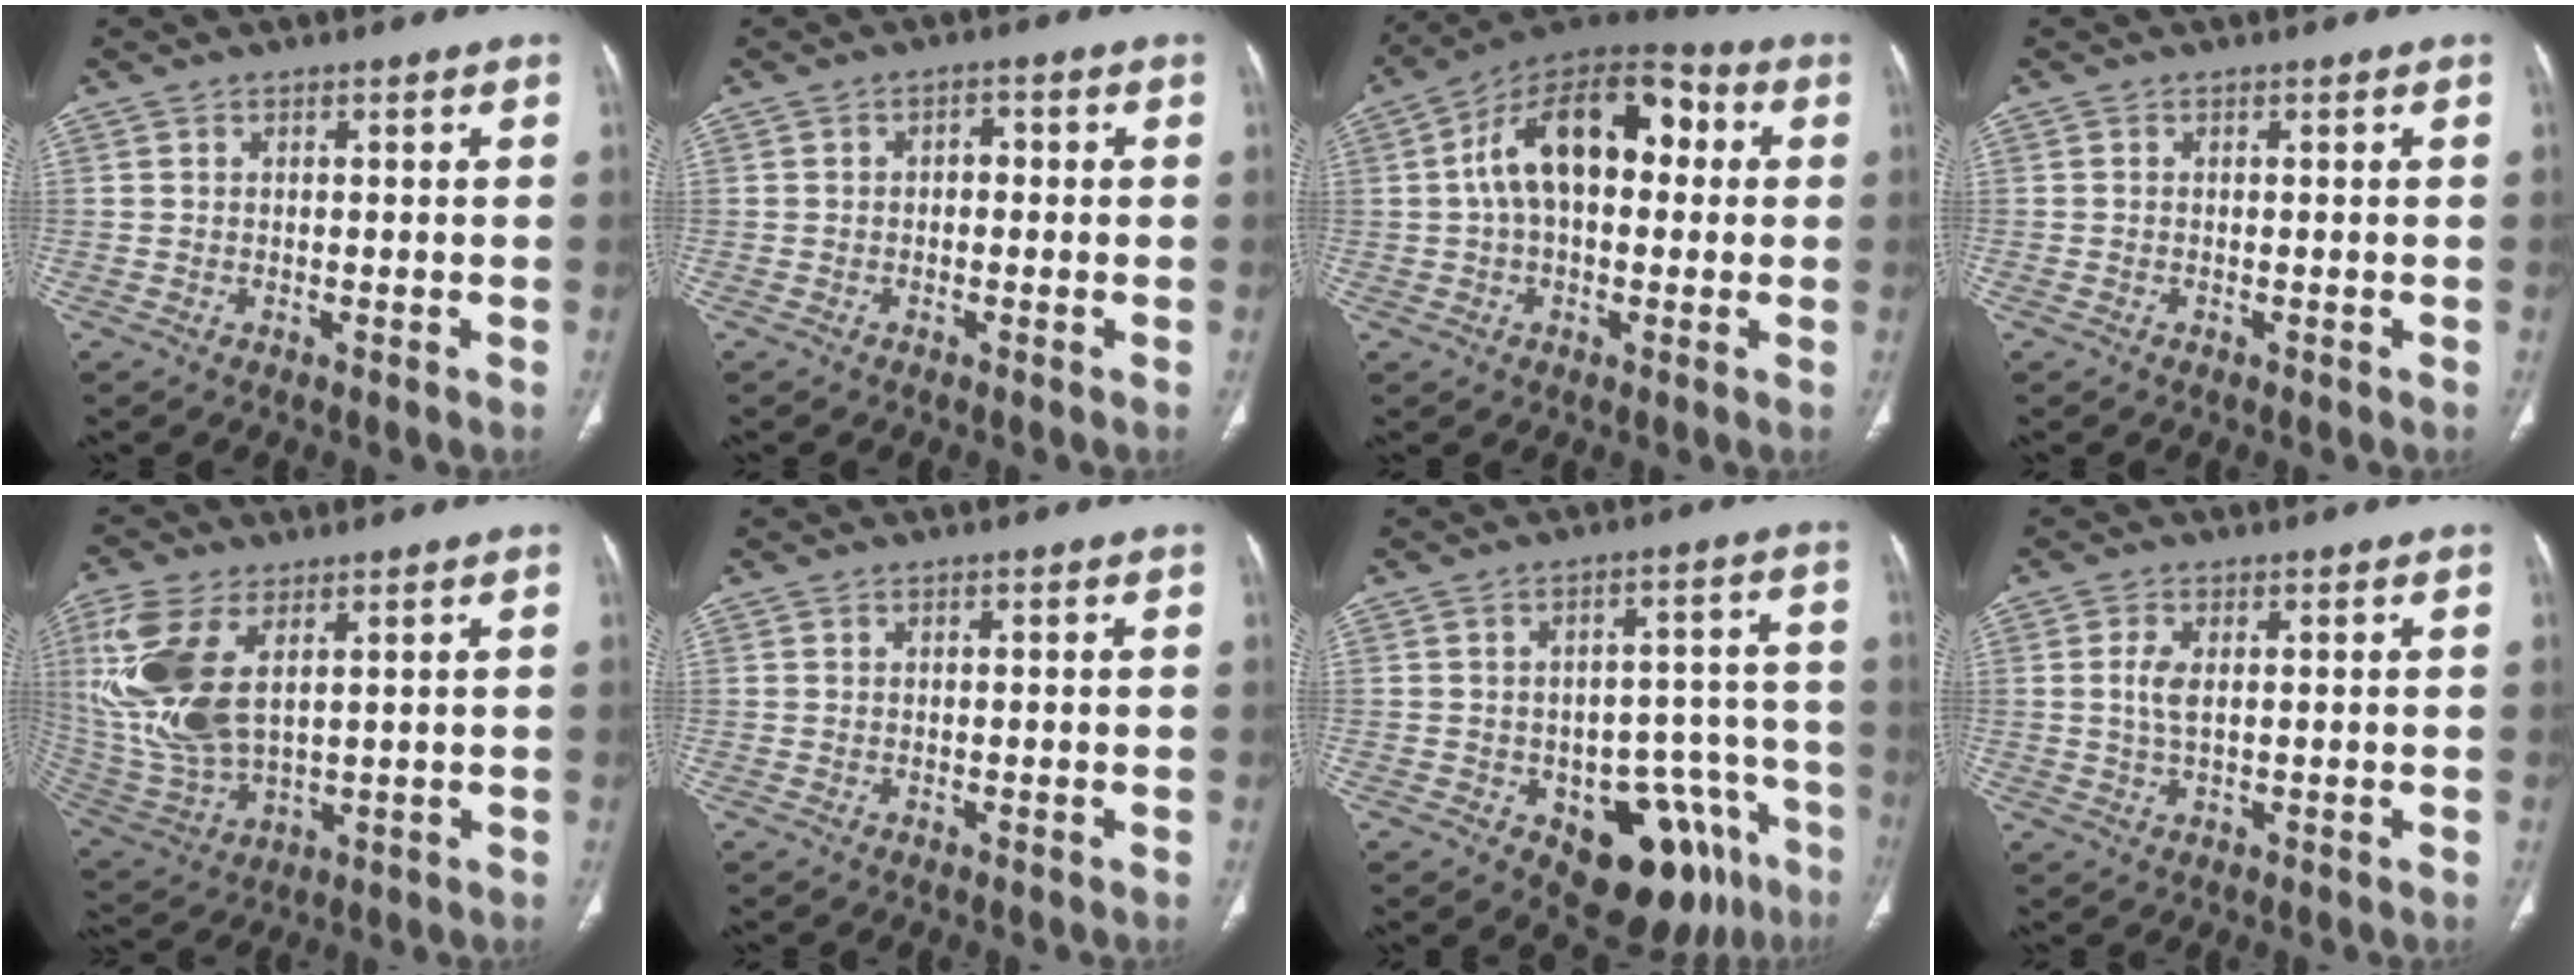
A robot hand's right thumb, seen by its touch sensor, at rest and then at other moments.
{"total": 1.9, "force": [-0.2, 1.3, 1.3], "torque": [-0.007, 0.008, -0.011]}
{"total": 17.7, "force": [2.7, 10.0, 14.3], "torque": [-0.217, 0.044, 0.034]}
{"total": 0.0}
{"total": 16.0, "force": [4.7, 8.1, 12.9], "torque": [-0.301, -0.013, 0.105]}
{"total": 0.0}
{"total": 17.2, "force": [-8.8, 9.2, 11.5], "torque": [-0.067, 0.066, -0.104]}
{"total": 3.3, "force": [0.4, 1.4, 3.0], "torque": [-0.073, -0.001, 0.011]}